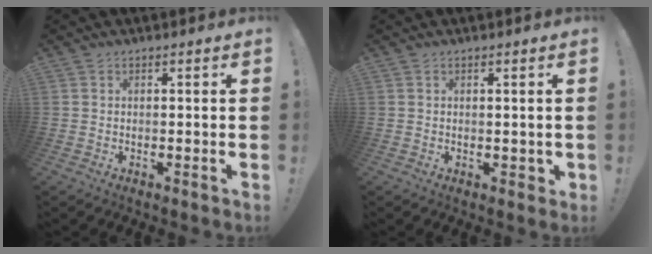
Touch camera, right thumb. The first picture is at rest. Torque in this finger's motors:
{"motor_torque": [0.10, 0.01, -0.29, 0.24, -0.10]}